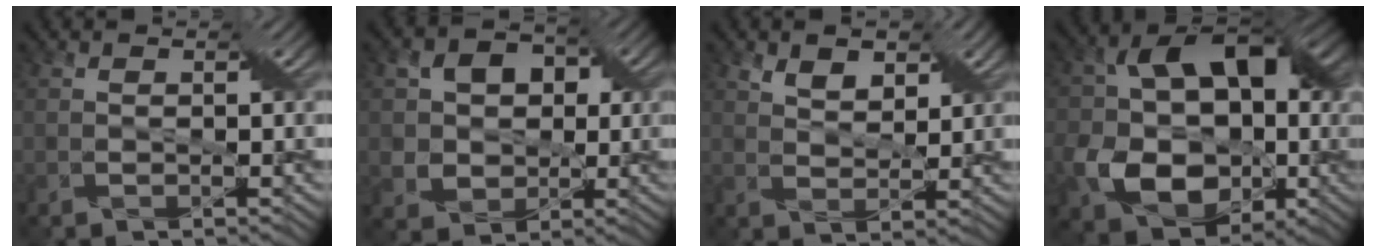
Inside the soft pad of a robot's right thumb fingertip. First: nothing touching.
{"total": 8.0, "force": [1.5, 6.9, 3.7], "torque": [-0.086, 0.015, 0.018]}
{"total": 4.1, "force": [2.5, 2.3, 2.3], "torque": [-0.052, -0.005, 0.047]}
{"total": 14.7, "force": [-1.6, 10.8, 9.8], "torque": [-0.178, -0.014, -0.029]}